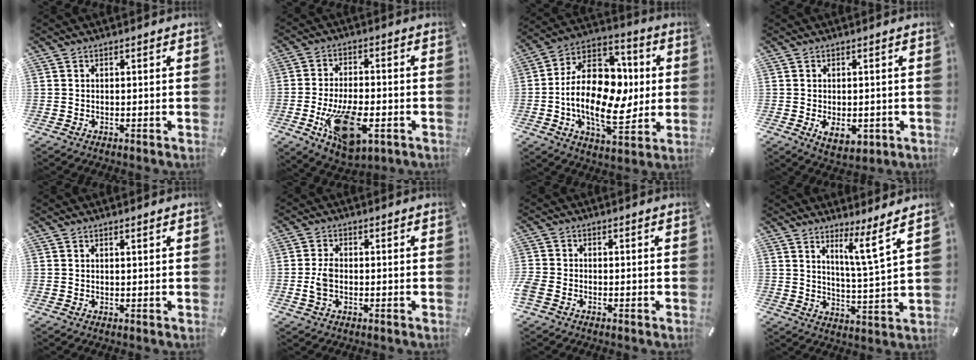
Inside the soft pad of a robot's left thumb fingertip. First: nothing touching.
{"total": 16.4, "force": [-5.3, 8.7, 12.8], "torque": [-0.229, -0.003, -0.084]}
{"total": 21.2, "force": [-1.3, 14.5, 15.5], "torque": [-0.274, -0.002, -0.017]}
{"total": 5.2, "force": [-1.1, 3.2, 3.9], "torque": [-0.068, -0.008, -0.022]}
{"total": 0.5, "force": [0.3, 0.0, 0.4], "torque": [-0.008, 0.000, 0.005]}
{"total": 4.1, "force": [-0.7, 2.7, 3.0], "torque": [-0.060, 0.003, -0.011]}
{"total": 2.6, "force": [-1.6, 1.7, 1.0], "torque": [-0.027, 0.004, -0.034]}
{"total": 8.8, "force": [6.0, -0.1, 6.4], "torque": [-0.109, -0.042, 0.094]}